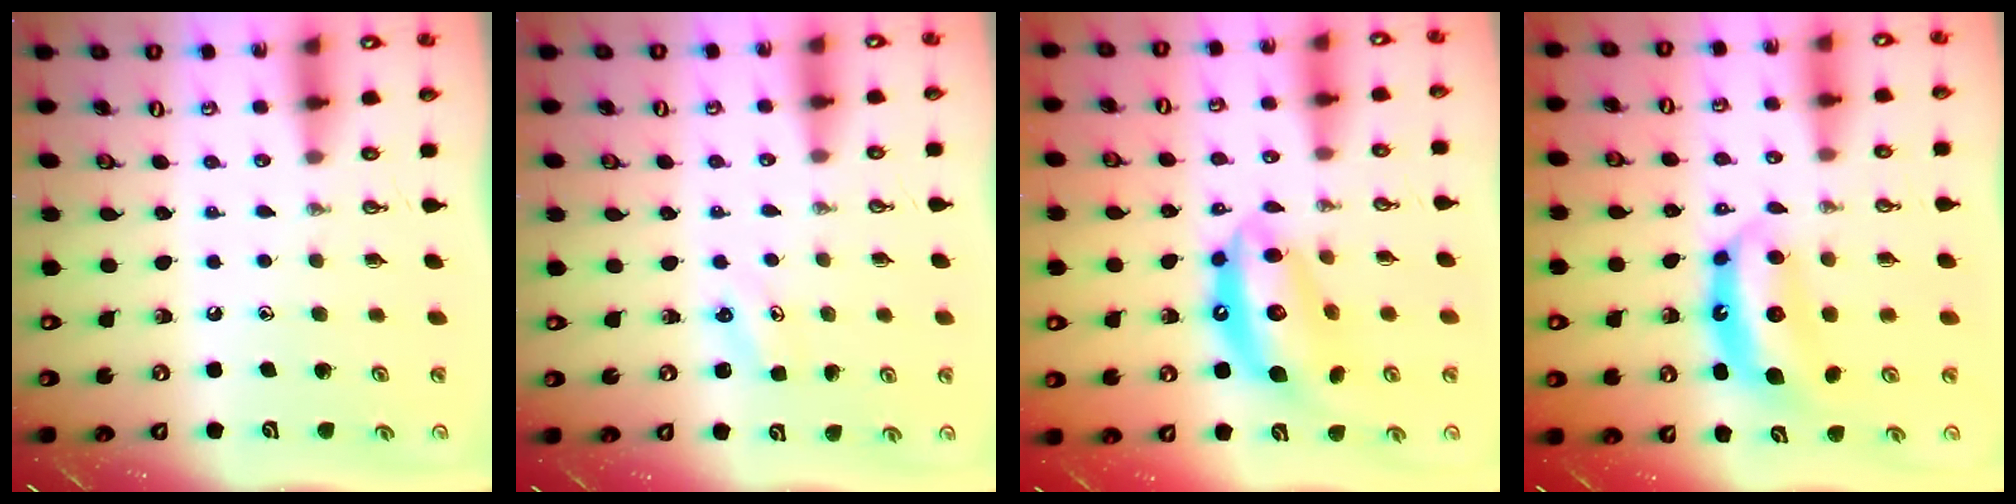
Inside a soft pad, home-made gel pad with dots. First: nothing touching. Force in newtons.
{"total": 2.5, "press": 2.5, "slide": 0.3}
{"total": 14.7, "press": 14.6, "slide": 1.6}
{"total": 7.0, "press": 6.9, "slide": 0.5}